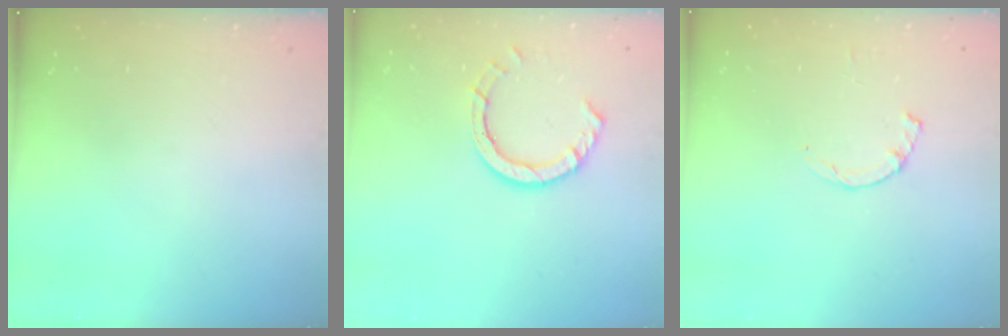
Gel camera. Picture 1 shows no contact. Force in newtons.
{"total": 8.0, "press": 7.9, "slide": 0.9}
{"total": 1.2, "press": 1.2, "slide": 0.3}